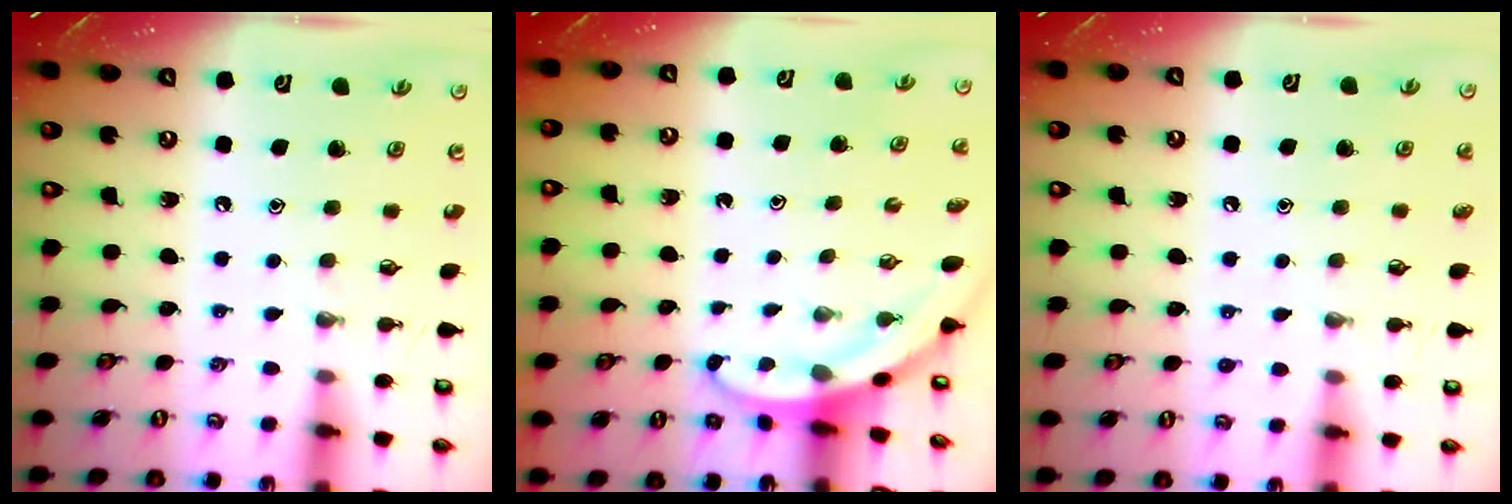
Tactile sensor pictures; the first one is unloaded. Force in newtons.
{"total": 3.4, "press": 3.4, "slide": 0.1}
{"total": 3.9, "press": 3.8, "slide": 0.4}